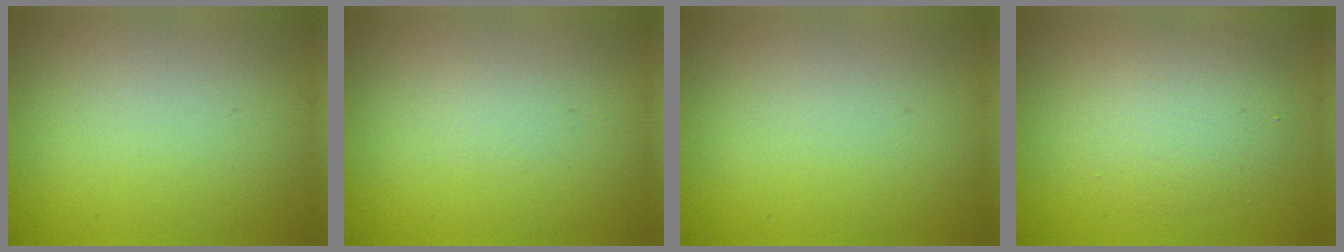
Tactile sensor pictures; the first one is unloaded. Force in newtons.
{"total": 0.6, "press": 0.6, "slide": 0.1}
{"total": 0.0}
{"total": 3.9, "press": 3.9, "slide": 0.5}